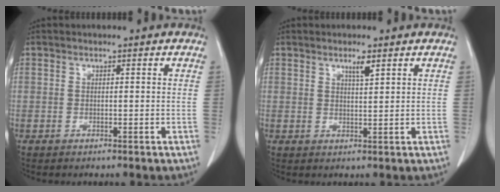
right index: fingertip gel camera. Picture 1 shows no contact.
{"total": 2.1, "force": [1.4, 0.2, 1.6], "torque": [-0.030, -0.003, 0.025]}